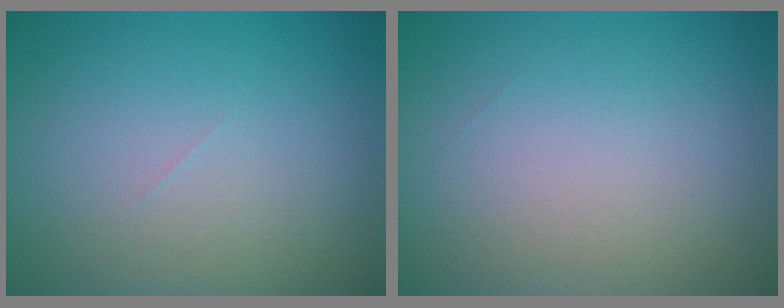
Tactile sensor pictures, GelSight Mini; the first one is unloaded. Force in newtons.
{"total": 0.0}